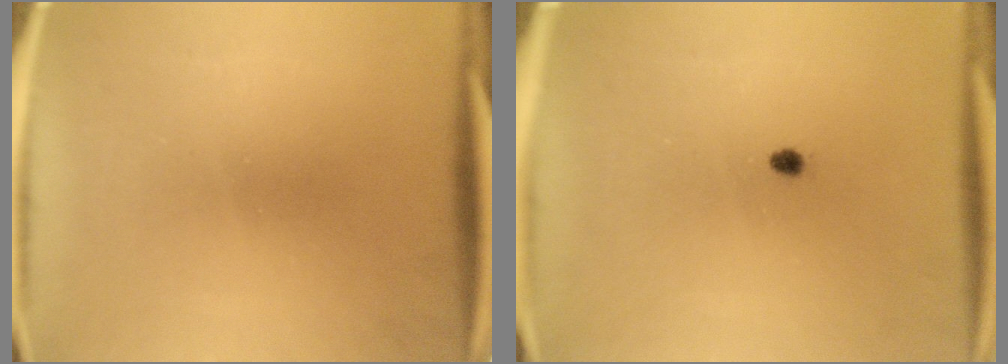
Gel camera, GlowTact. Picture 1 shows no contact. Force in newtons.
{"total": 1.0}